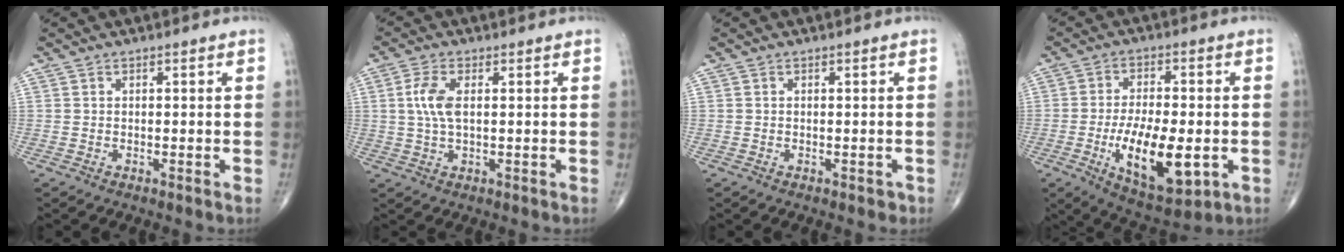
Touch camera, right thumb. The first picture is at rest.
{"total": 5.3, "force": [0.8, 2.4, 4.6], "torque": [-0.113, 0.004, 0.015]}
{"total": 0.7, "force": [-0.4, 0.5, 0.3], "torque": [0.003, 0.002, -0.005]}
{"total": 15.4, "force": [-3.9, 6.6, 13.4], "torque": [-0.209, 0.000, -0.051]}